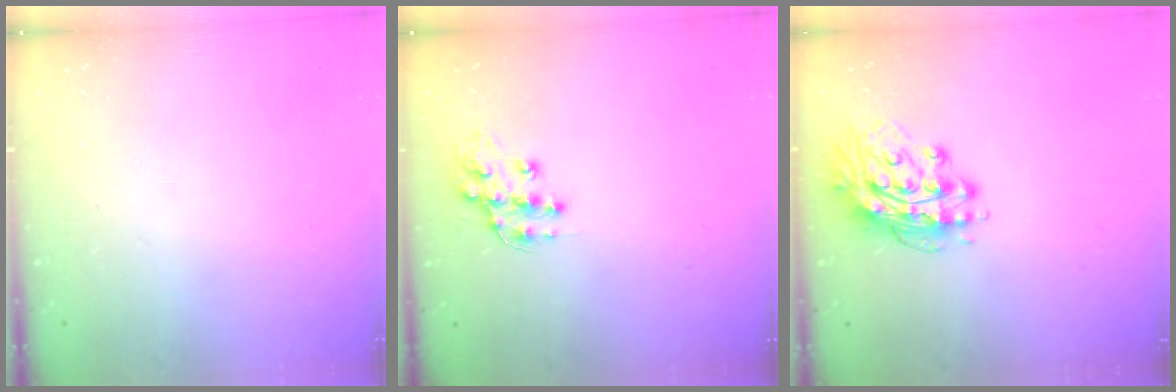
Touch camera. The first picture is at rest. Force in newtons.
{"total": 10.7, "press": 10.7, "slide": 0.6}
{"total": 13.5, "press": 13.4, "slide": 1.3}